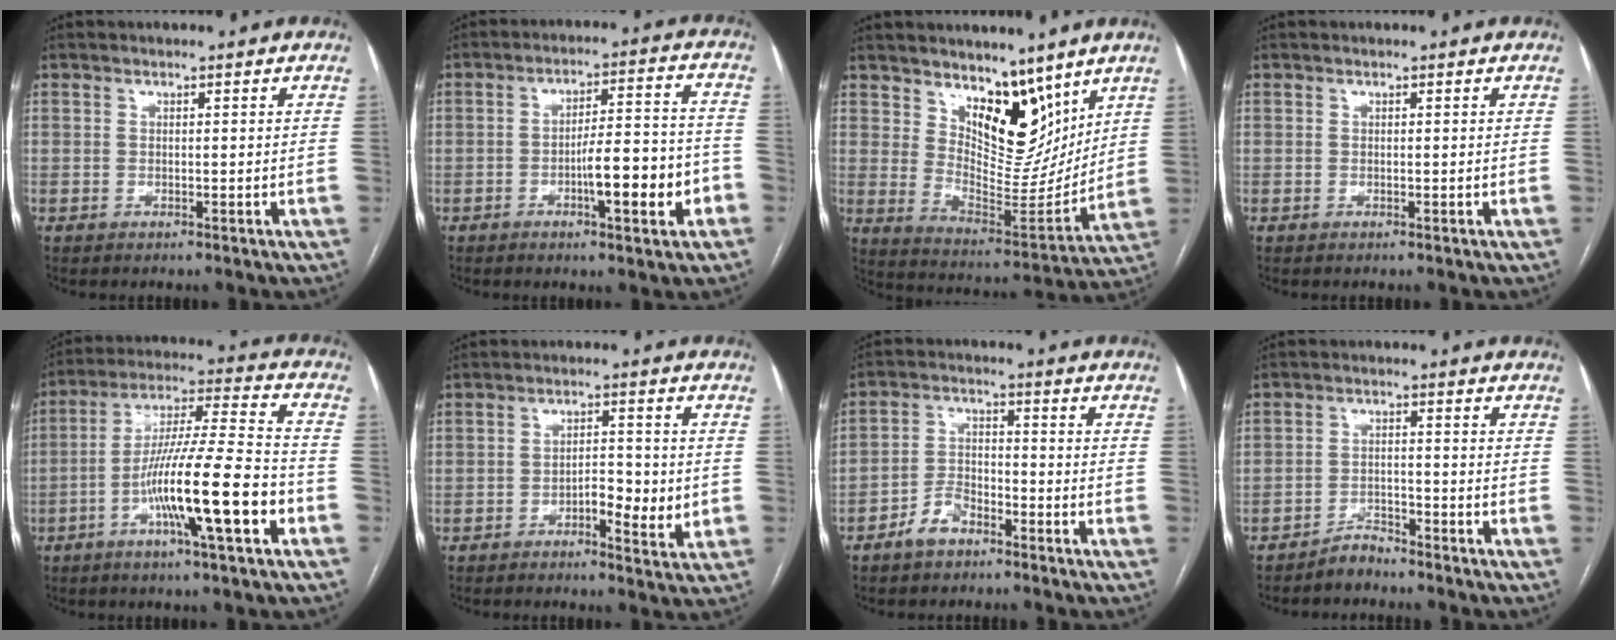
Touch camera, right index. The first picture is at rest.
{"total": 10.6, "force": [-4.0, 1.9, 9.7], "torque": [-0.145, 0.017, -0.055]}
{"total": 12.3, "force": [8.2, 5.6, 7.2], "torque": [-0.107, -0.015, 0.153]}
{"total": 0.0}
{"total": 17.2, "force": [-6.4, 0.5, 16.0], "torque": [-0.280, -0.006, -0.111]}
{"total": 6.1, "force": [-1.7, 2.0, 5.5], "torque": [-0.083, 0.003, -0.027]}
{"total": 5.3, "force": [-3.6, 2.9, 2.5], "torque": [-0.051, 0.013, -0.068]}
{"total": 3.0, "force": [-2.9, 0.9, 0.3], "torque": [-0.001, -0.002, -0.051]}